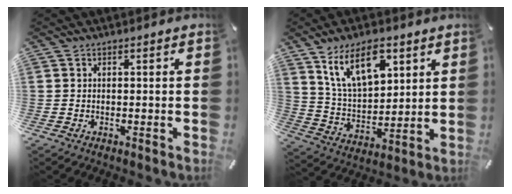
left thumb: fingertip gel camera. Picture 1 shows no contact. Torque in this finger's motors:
{"motor_torque": [1.92, 1.93, 1.15, -1.40, 0.15]}